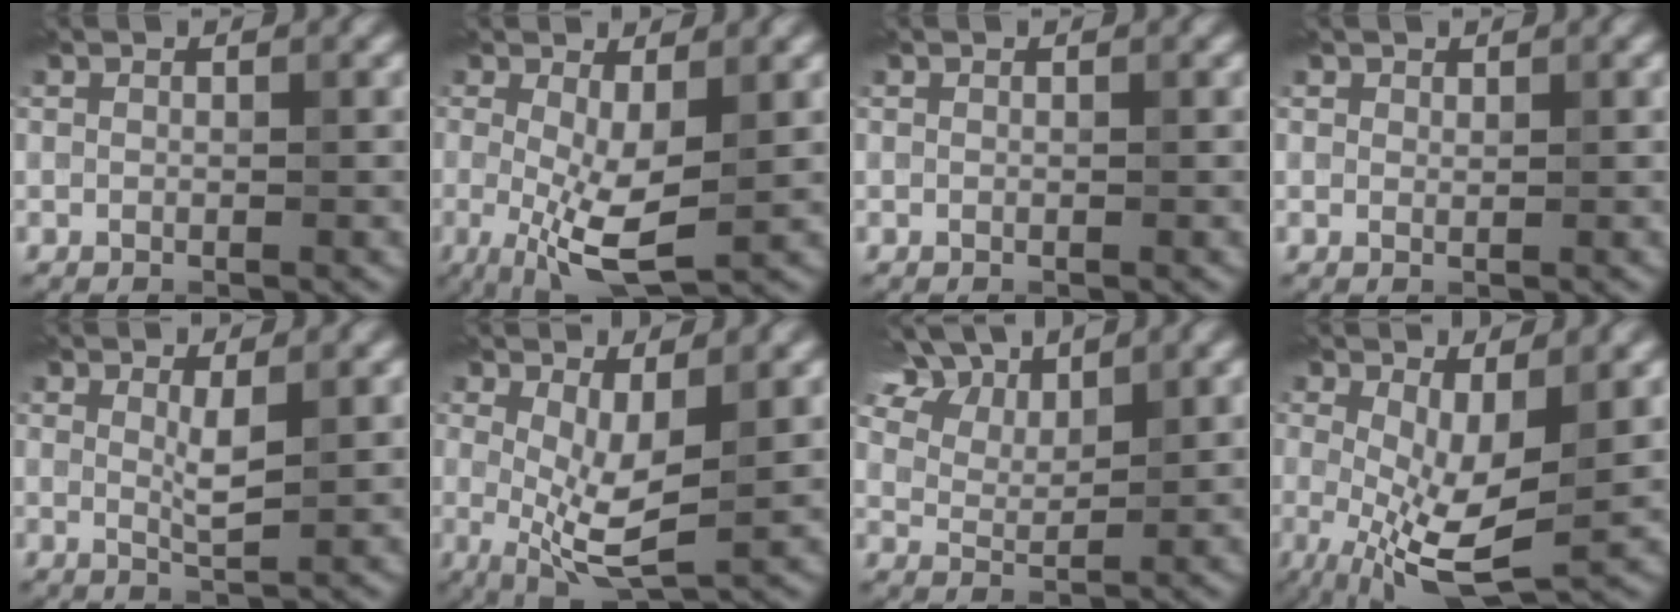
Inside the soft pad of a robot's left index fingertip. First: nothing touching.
{"total": 5.7, "force": [-0.5, 1.7, 5.4], "torque": [-0.111, -0.016, -0.008]}
{"total": 0.0}
{"total": 0.6, "force": [0.5, 0.2, 0.0], "torque": [0.002, -0.001, 0.009]}
{"total": 1.9, "force": [0.7, 0.2, 1.7], "torque": [-0.033, -0.006, 0.013]}
{"total": 5.3, "force": [0.5, 1.7, 5.0], "torque": [-0.095, -0.012, 0.011]}
{"total": 9.7, "force": [7.2, 4.4, 4.9], "torque": [-0.118, 0.027, 0.119]}
{"total": 7.0, "force": [-0.6, 2.5, 6.5], "torque": [-0.138, -0.012, -0.011]}